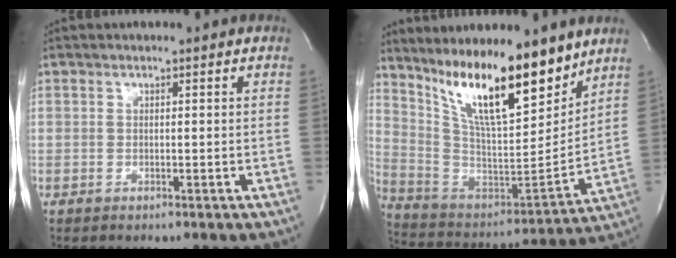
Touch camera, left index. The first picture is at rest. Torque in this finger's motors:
{"motor_torque": [0.90, -0.70, 1.05, 0.21]}